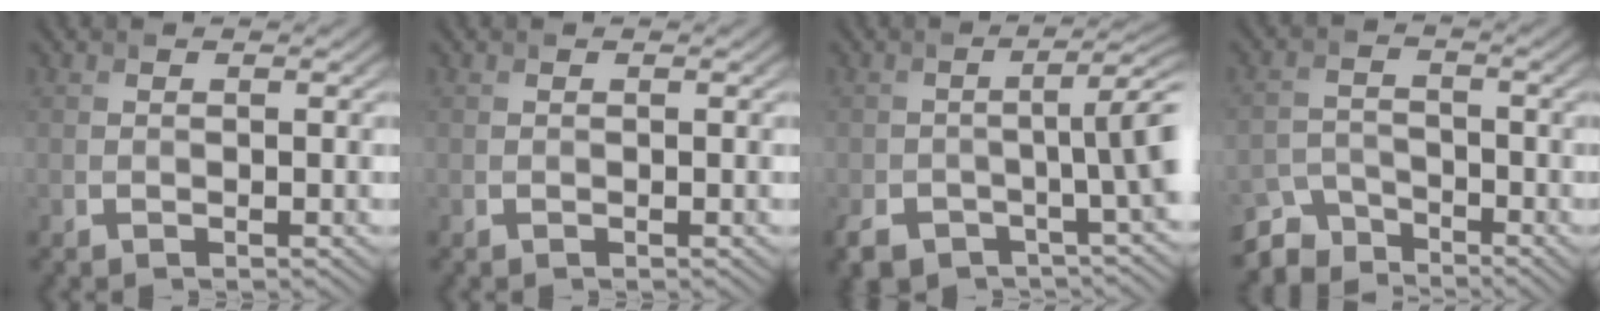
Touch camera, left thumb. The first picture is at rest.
{"total": 0.0}
{"total": 8.0, "force": [-4.2, 3.0, 6.1], "torque": [-0.096, -0.016, -0.076]}
{"total": 5.2, "force": [-4.5, 2.3, 1.2], "torque": [-0.030, -0.009, -0.096]}